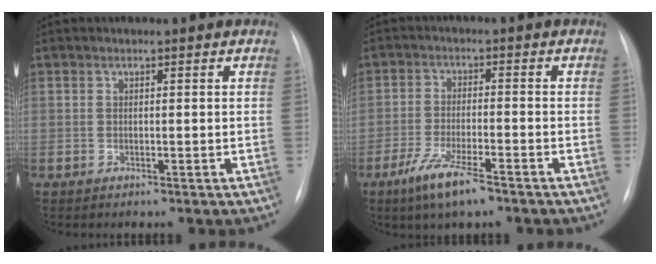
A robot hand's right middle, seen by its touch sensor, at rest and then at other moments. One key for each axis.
{"total": 7.2, "fx": -4.8, "fy": 1.0, "fz": 5.3, "tx": -0.112, "ty": -0.014, "tz": -0.086}